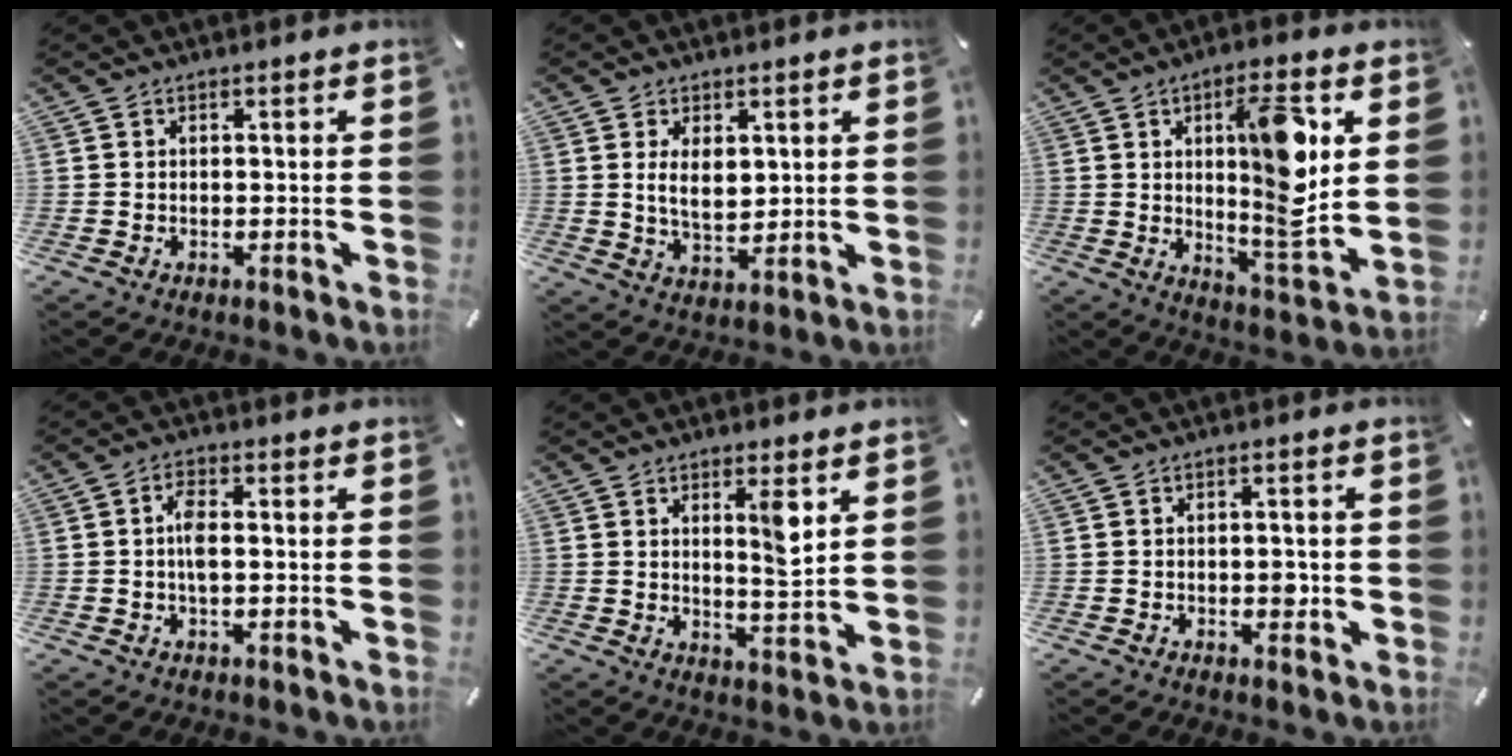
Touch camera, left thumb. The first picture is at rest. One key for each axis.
{"total": 6.2, "fx": 1.5, "fy": 3.8, "fz": 4.6, "tx": -0.086, "ty": -0.001, "tz": 0.024}
{"total": 15.4, "fx": 3.8, "fy": 4.2, "fz": 14.3, "tx": -0.214, "ty": -0.017, "tz": 0.053}
{"total": 4.1, "fx": -0.2, "fy": 1.6, "fz": 3.8, "tx": -0.079, "ty": 0.002, "tz": -0.007}
{"total": 6.4, "fx": 3.1, "fy": 1.0, "fz": 5.5, "tx": -0.084, "ty": -0.019, "tz": 0.043}
{"total": 3.1, "fx": -0.5, "fy": 1.8, "fz": 2.5, "tx": -0.028, "ty": 0.000, "tz": -0.012}